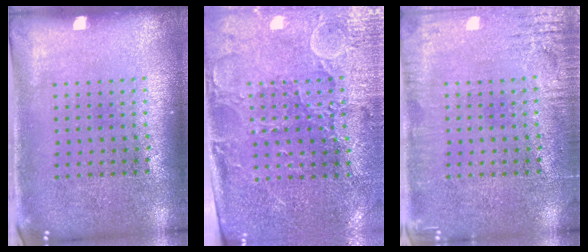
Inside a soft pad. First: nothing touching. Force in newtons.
{"total": 3.1, "press": 2.9, "slide": 1.2}
{"total": 3.0, "press": 3.0, "slide": 0.2}